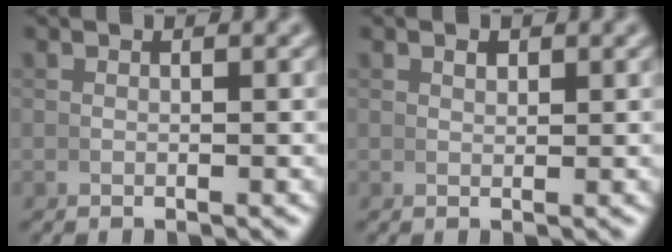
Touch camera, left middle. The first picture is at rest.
{"total": 0.8, "force": [0.5, 0.5, 0.4], "torque": [-0.003, -0.002, 0.013]}